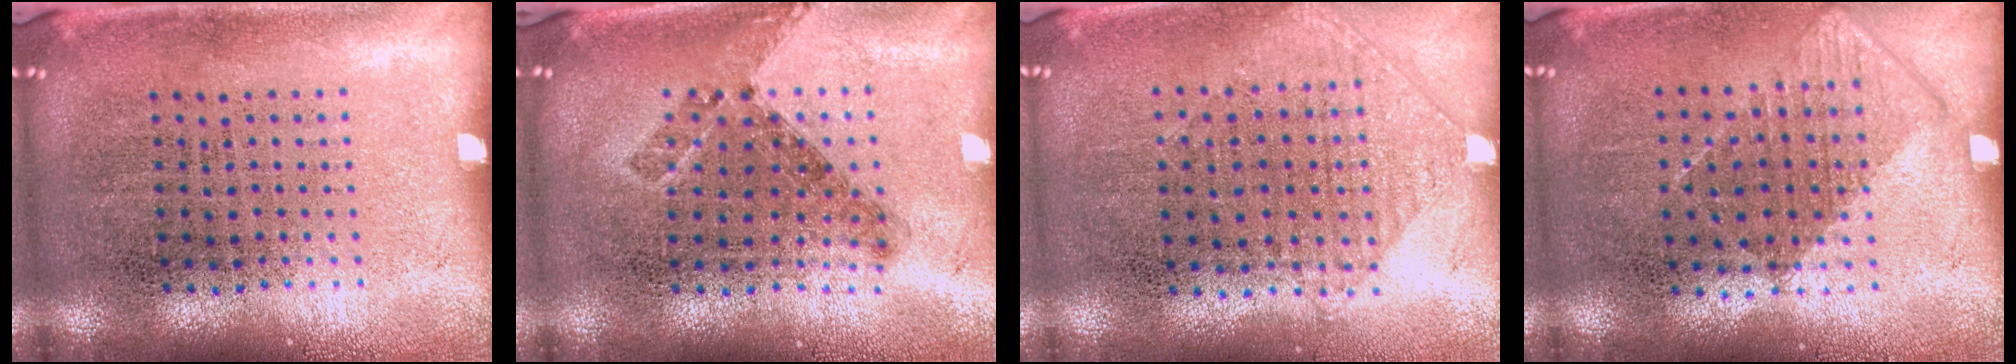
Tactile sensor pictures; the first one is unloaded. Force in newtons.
{"total": 0.8, "press": 0.8, "slide": 0.3}
{"total": 0.9, "press": 0.8, "slide": 0.3}
{"total": 0.9, "press": 0.7, "slide": 0.4}